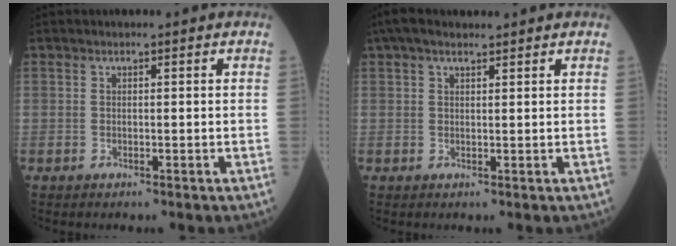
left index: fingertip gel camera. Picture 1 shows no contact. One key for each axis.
{"total": 4.3, "fx": 3.2, "fy": 1.3, "fz": 2.6, "tx": -0.056, "ty": 0.036, "tz": 0.059}